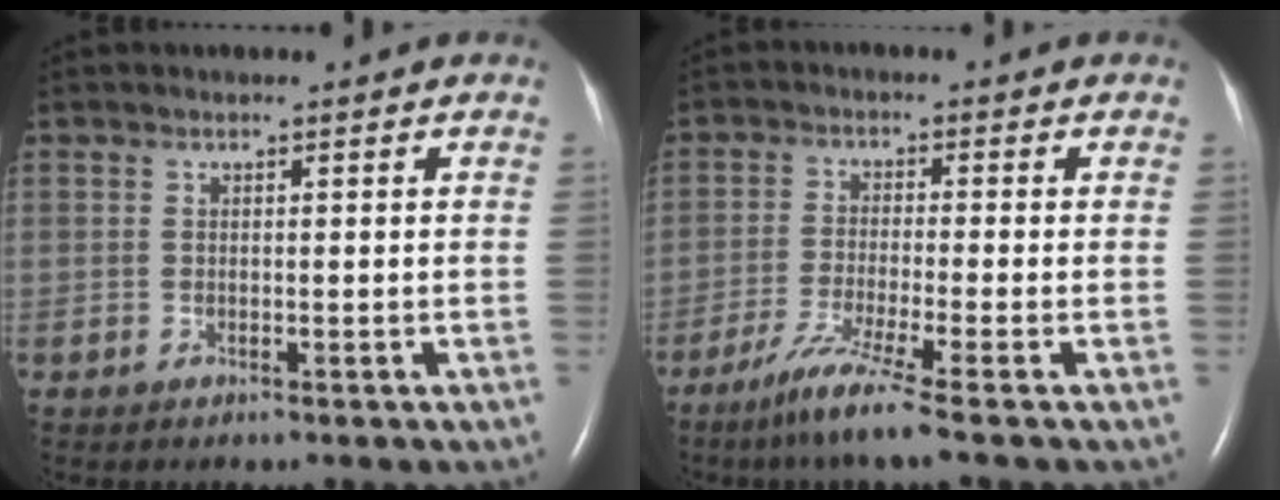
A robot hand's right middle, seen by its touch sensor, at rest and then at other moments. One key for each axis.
{"total": 6.9, "fx": -4.8, "fy": -1.4, "fz": 4.8, "tx": -0.094, "ty": -0.026, "tz": -0.095}